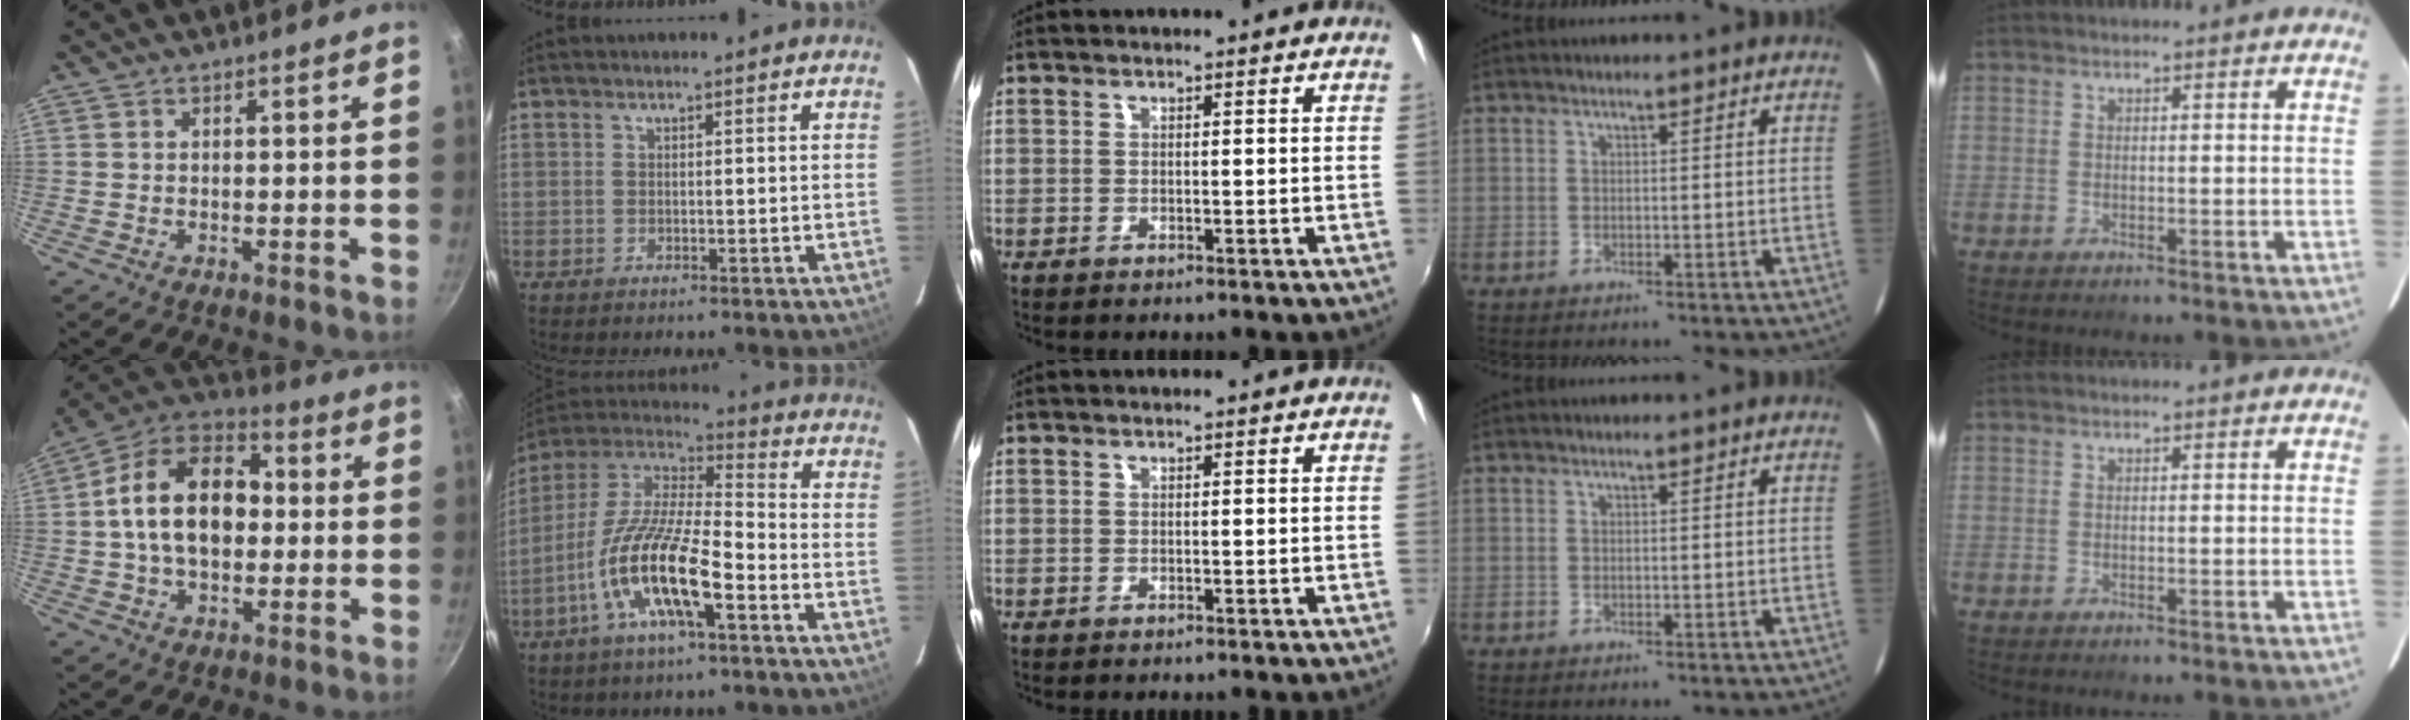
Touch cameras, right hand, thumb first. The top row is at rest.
{"thumb": {"total": 18.1, "force": [0.7, 12.1, 13.5], "torque": [-0.197, 0.034, -0.007]}, "index": {"total": 16.8, "force": [-7.2, 4.0, 14.7], "torque": [-0.291, -0.016, -0.146]}}